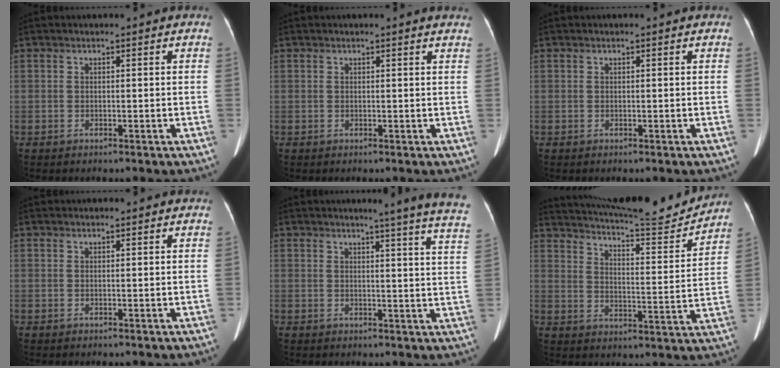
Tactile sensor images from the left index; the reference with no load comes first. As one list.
[{"total": 3.4, "force": [3.3, 0.1, 1.1], "torque": [-0.015, 0.007, 0.024]}, {"total": 0.0}, {"total": 2.0, "force": [1.9, 0.4, 0.6], "torque": [-0.010, 0.024, 0.025]}, {"total": 14.2, "force": [12.6, -1.4, 6.4], "torque": [-0.080, -0.074, 0.125]}, {"total": 17.9, "force": [17.2, 0.0, 4.8], "torque": [-0.088, -0.052, 0.239]}]